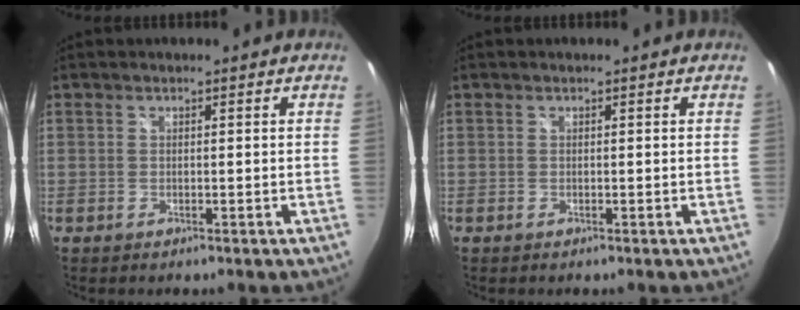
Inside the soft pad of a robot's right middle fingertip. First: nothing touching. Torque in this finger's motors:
{"motor_torque": [0.75, -0.87, 0.00, 0.00]}